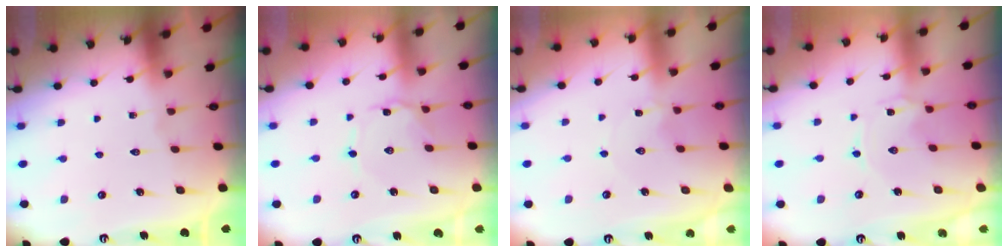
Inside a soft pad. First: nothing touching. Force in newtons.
{"total": 1.1, "press": 1.1, "slide": 0.1}
{"total": 1.0, "press": 1.0, "slide": 0.1}
{"total": 0.0}